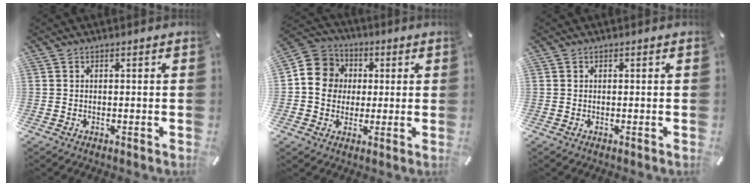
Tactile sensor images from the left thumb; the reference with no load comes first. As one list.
[{"total": 8.8, "force": [0.0, 8.5, 2.3], "torque": [-0.048, 0.014, 0.002]}, {"total": 0.0}]